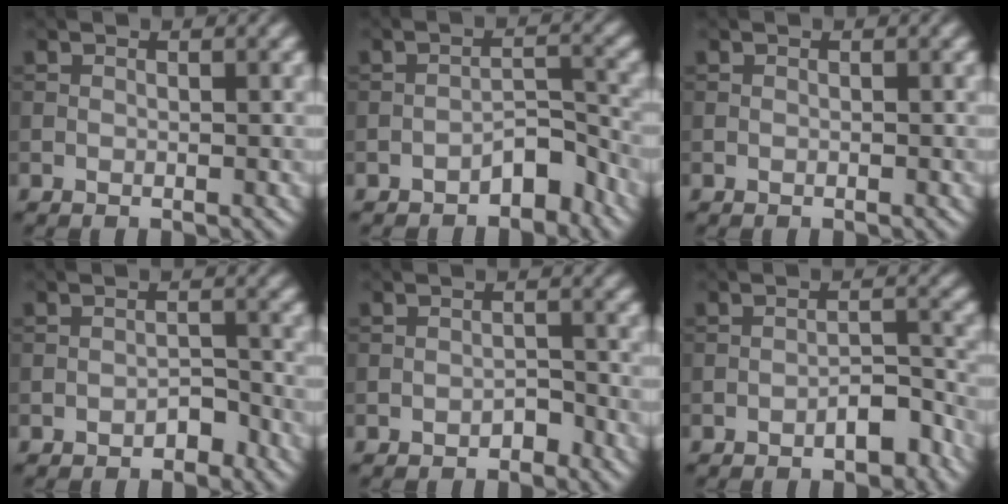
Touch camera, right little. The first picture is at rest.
{"total": 3.0, "force": [-2.2, 1.2, 1.6], "torque": [-0.019, 0.017, -0.037]}
{"total": 0.0}
{"total": 1.6, "force": [-1.2, 0.8, 0.8], "torque": [-0.010, 0.006, -0.021]}
{"total": 1.3, "force": [-1.0, 0.6, 0.6], "torque": [-0.007, 0.004, -0.016]}
{"total": 2.8, "force": [-1.8, 1.0, 1.9], "torque": [-0.024, 0.012, -0.030]}